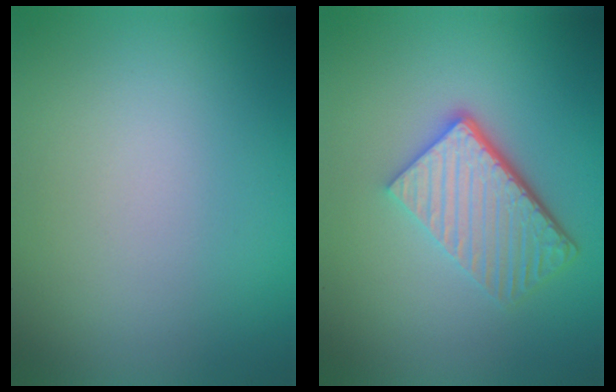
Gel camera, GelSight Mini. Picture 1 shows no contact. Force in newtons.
{"total": 5.5, "press": 3.9, "slide": 3.9}